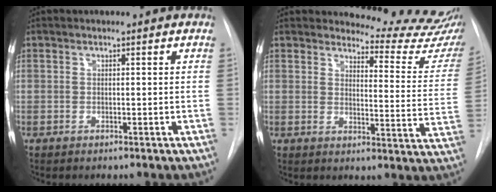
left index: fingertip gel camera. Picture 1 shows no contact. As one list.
[{"total": 14.1, "force": [13.9, 0.7, 2.2], "torque": [-0.014, -0.119, 0.139]}]